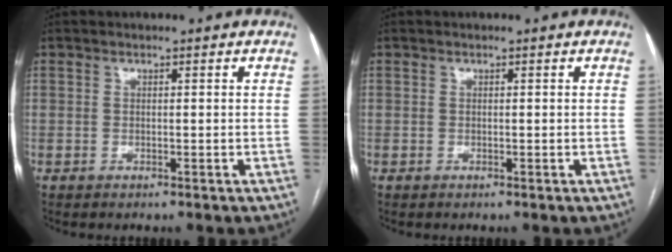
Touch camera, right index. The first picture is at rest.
{"total": 0.0}